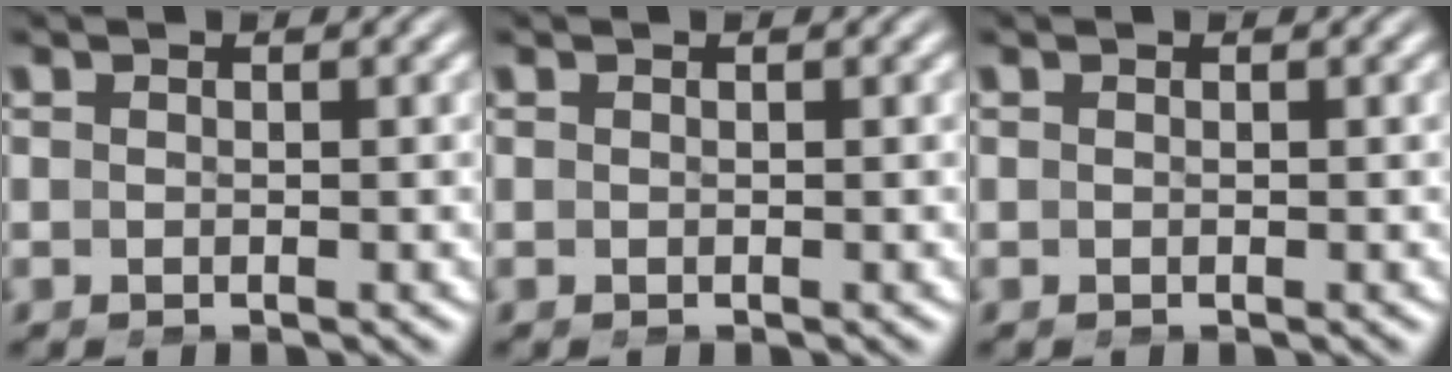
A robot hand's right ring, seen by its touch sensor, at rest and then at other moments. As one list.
[{"total": 0.0}, {"total": 0.0}]